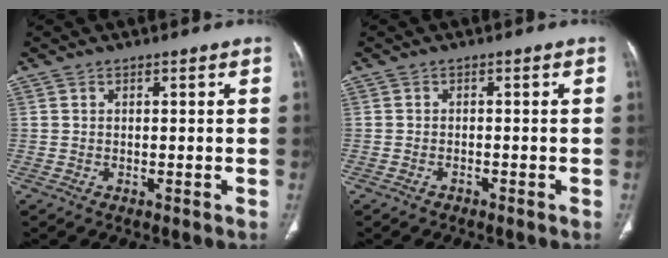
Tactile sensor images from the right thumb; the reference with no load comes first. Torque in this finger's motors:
{"motor_torque": [0.37, -0.26, 0.30, -0.25, -0.03]}